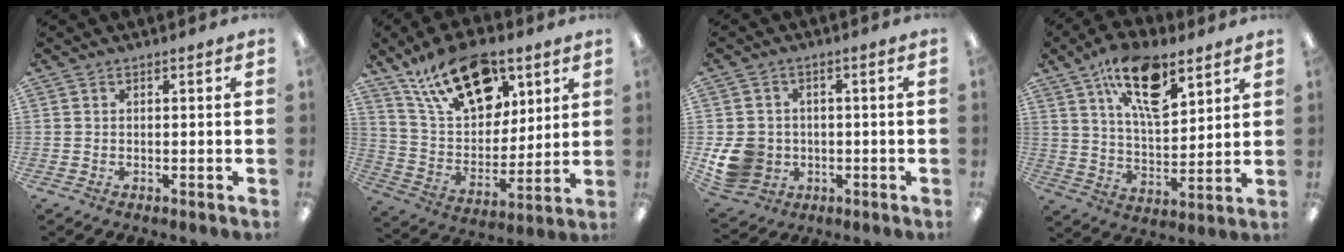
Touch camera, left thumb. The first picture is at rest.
{"total": 20.4, "force": [12.8, 11.0, 11.5], "torque": [-0.190, -0.056, 0.226]}
{"total": 10.0, "force": [-1.6, 8.9, 4.2], "torque": [-0.100, 0.015, -0.024]}
{"total": 16.9, "force": [10.0, 7.5, 11.3], "torque": [-0.179, -0.041, 0.169]}